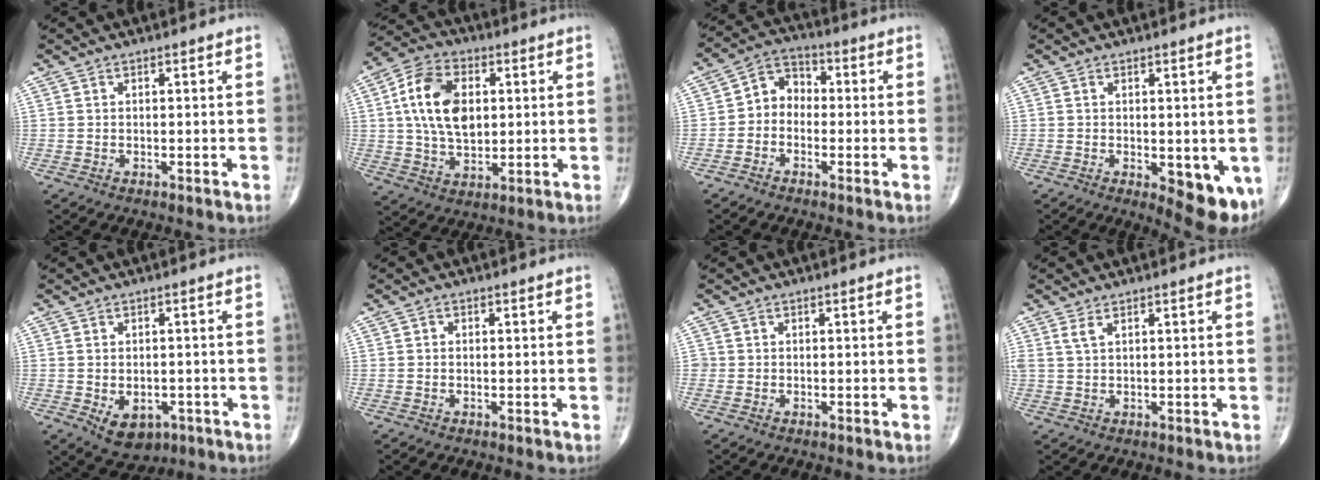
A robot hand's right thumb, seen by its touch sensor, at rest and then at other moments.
{"total": 14.1, "force": [2.3, 8.9, 10.7], "torque": [-0.182, 0.004, 0.038]}
{"total": 6.1, "force": [-1.1, 5.0, 3.3], "torque": [-0.027, 0.028, -0.042]}
{"total": 9.3, "force": [-2.5, 3.8, 8.1], "torque": [-0.087, -0.018, -0.022]}
{"total": 7.1, "force": [-2.5, 4.9, 4.4], "torque": [-0.053, 0.006, -0.022]}
{"total": 0.5, "force": [-0.1, 0.5, 0.3], "torque": [0.002, 0.002, -0.004]}
{"total": 0.9, "force": [-0.1, 0.9, 0.0], "torque": [0.006, 0.005, -0.004]}
{"total": 1.8, "force": [1.0, 0.6, 1.3], "torque": [-0.036, 0.004, 0.028]}